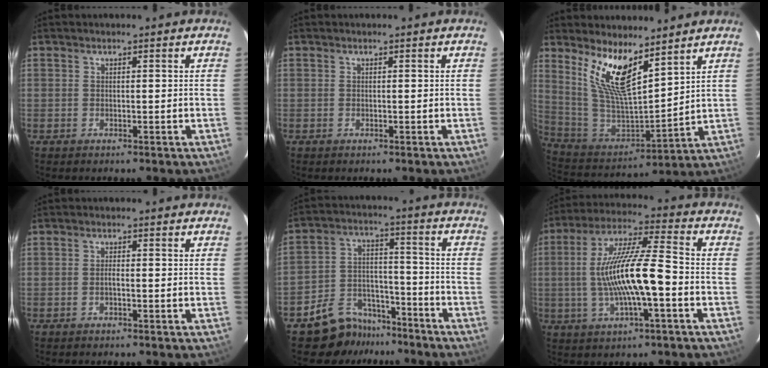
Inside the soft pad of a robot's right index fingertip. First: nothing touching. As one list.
[{"total": 0.0}, {"total": 14.1, "force": [9.3, 4.1, 9.7], "torque": [-0.190, -0.011, 0.194]}, {"total": 0.8, "force": [-0.4, 0.3, 0.7], "torque": [-0.013, 0.001, -0.007]}, {"total": 11.1, "force": [-9.0, 6.3, 1.7], "torque": [-0.044, 0.053, -0.133]}, {"total": 14.9, "force": [-2.6, 2.3, 14.5], "torque": [-0.276, 0.006, -0.046]}]